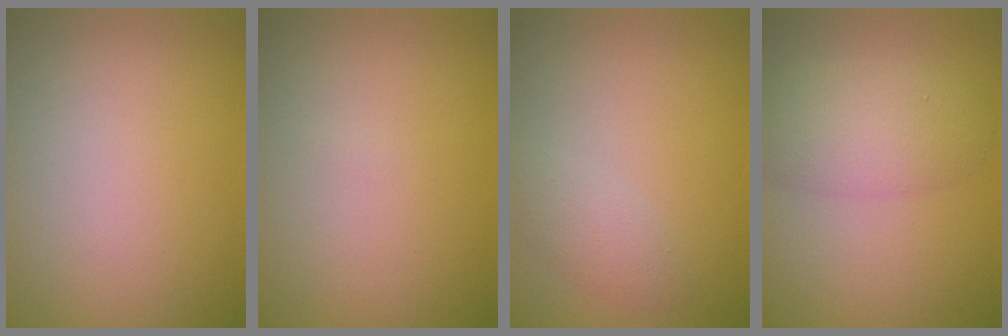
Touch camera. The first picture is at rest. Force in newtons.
{"total": 0.0}
{"total": 1.8, "press": 1.8, "slide": 0.1}
{"total": 4.2, "press": 4.2, "slide": 0.2}